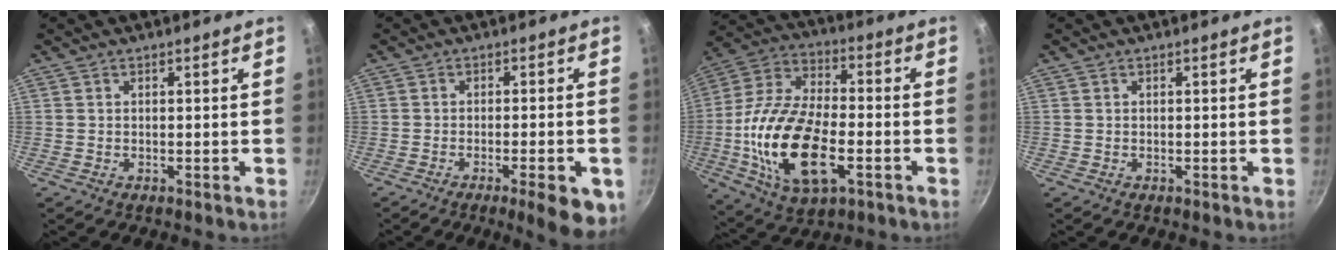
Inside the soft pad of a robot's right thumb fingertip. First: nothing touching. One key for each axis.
{"total": 9.1, "fx": -4.3, "fy": 2.1, "fz": 7.8, "tx": -0.089, "ty": 0.012, "tz": -0.055}
{"total": 22.0, "fx": -5.2, "fy": 11.1, "fz": 18.2, "tx": -0.354, "ty": 0.020, "tz": -0.099}
{"total": 0.0}